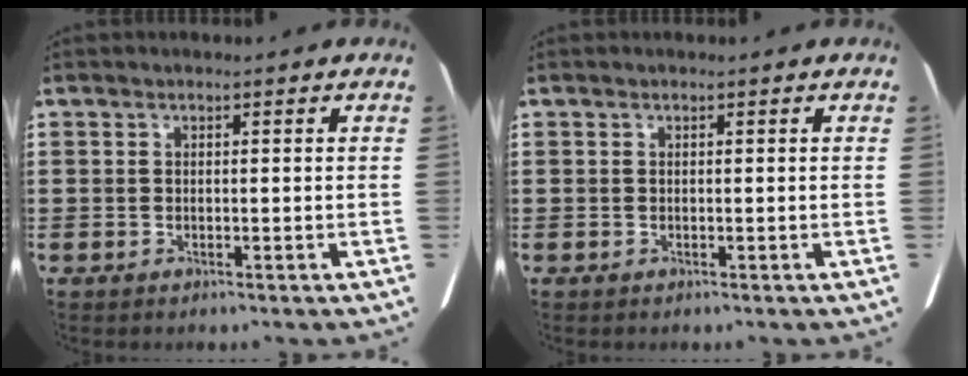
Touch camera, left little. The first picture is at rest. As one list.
[{"total": 0.0}]